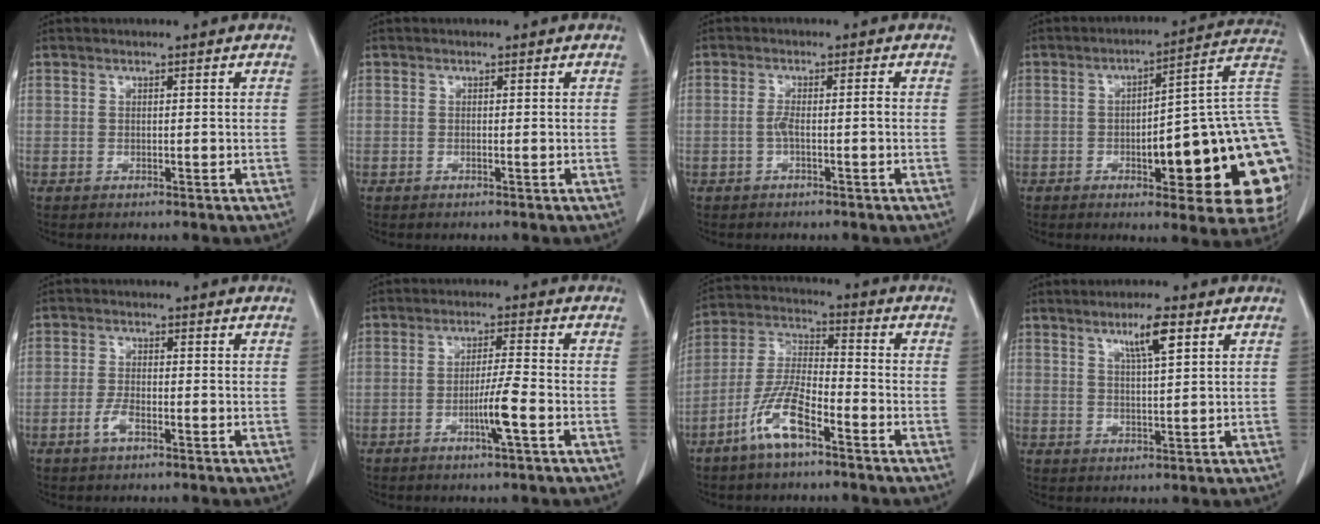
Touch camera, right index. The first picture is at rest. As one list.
[{"total": 0.0}, {"total": 2.3, "force": [-0.7, 0.1, 2.2], "torque": [-0.041, 0.002, -0.013]}, {"total": 24.8, "force": [-3.6, 5.0, 24.0], "torque": [-0.211, 0.026, -0.042]}, {"total": 2.7, "force": [-1.4, 0.7, 2.2], "torque": [-0.047, 0.000, -0.030]}, {"total": 5.1, "force": [-2.0, -0.4, 4.7], "torque": [-0.088, -0.008, -0.038]}, {"total": 9.5, "force": [-5.5, 2.1, 7.4], "torque": [-0.162, -0.002, -0.111]}, {"total": 5.0, "force": [2.7, 0.2, 4.2], "torque": [-0.072, 0.000, 0.045]}]